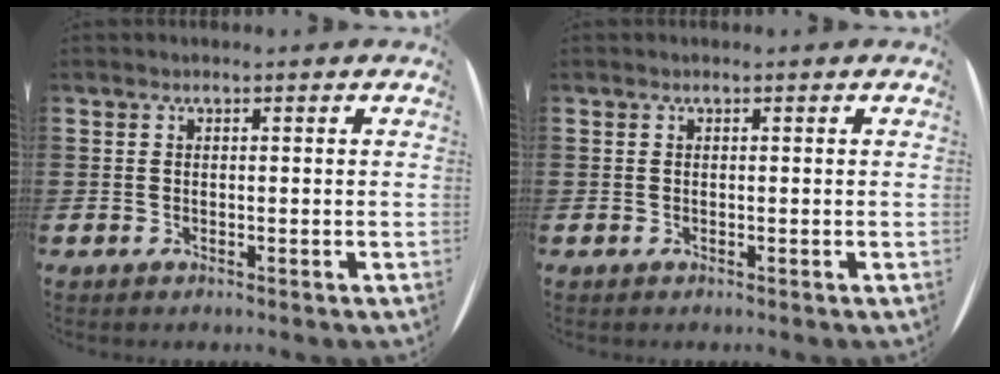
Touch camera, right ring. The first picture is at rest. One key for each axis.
{"total": 0.0}